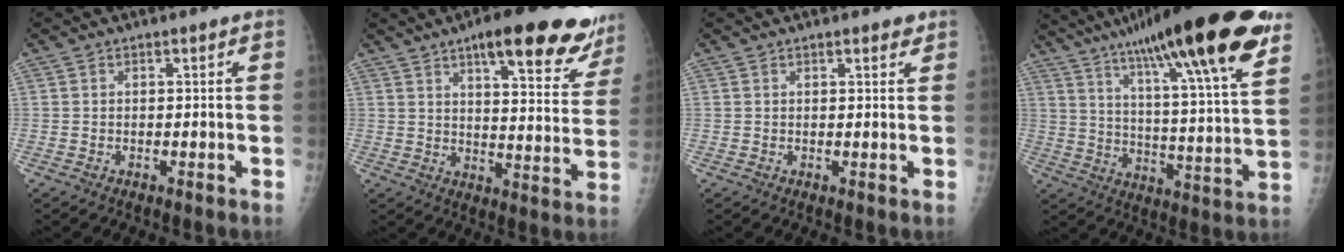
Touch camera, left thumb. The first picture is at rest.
{"total": 20.3, "force": [13.8, 5.6, 13.8], "torque": [-0.146, -0.052, 0.177]}
{"total": 2.1, "force": [1.6, 0.7, 1.2], "torque": [-0.008, -0.005, 0.017]}
{"total": 28.4, "force": [18.5, 3.9, 21.2], "torque": [-0.324, -0.044, 0.282]}